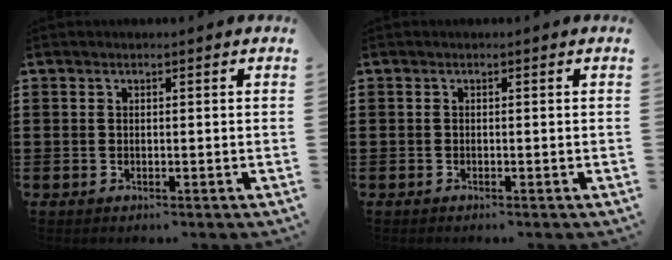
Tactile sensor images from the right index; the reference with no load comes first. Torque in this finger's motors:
{"motor_torque": [-0.11, 0.79, 0.02, 0.01]}